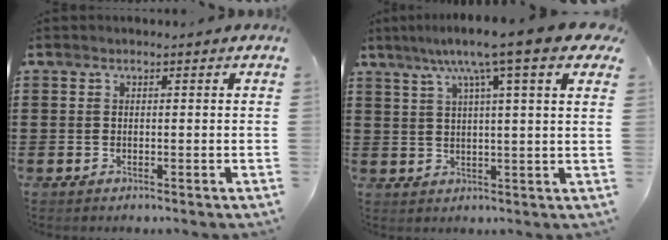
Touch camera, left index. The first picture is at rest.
{"total": 10.7, "force": [6.3, 1.0, 8.5], "torque": [-0.164, -0.009, 0.100]}